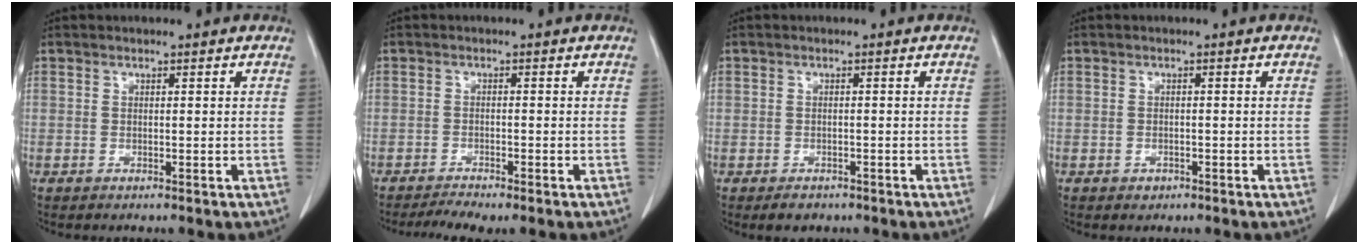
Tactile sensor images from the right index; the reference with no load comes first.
{"total": 3.2, "force": [-2.8, 0.0, 1.6], "torque": [-0.031, -0.006, -0.048]}
{"total": 2.3, "force": [-1.5, 1.6, 0.6], "torque": [-0.010, 0.001, -0.017]}
{"total": 1.1, "force": [-0.6, 0.8, 0.4], "torque": [-0.007, 0.002, -0.006]}